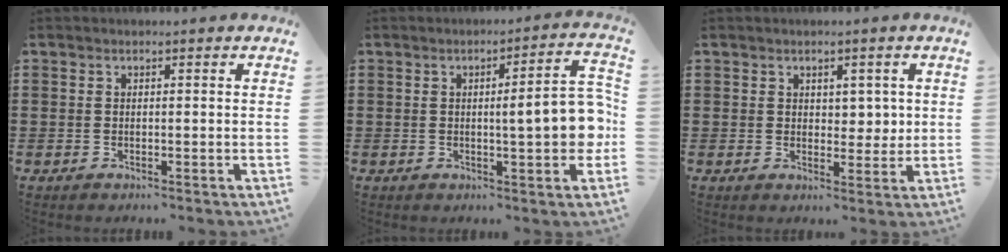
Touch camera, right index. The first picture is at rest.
{"total": 8.8, "force": [0.0, 1.5, 8.6], "torque": [-0.119, -0.012, -0.007]}
{"total": 3.2, "force": [1.3, 2.2, 1.9], "torque": [-0.017, 0.000, 0.016]}